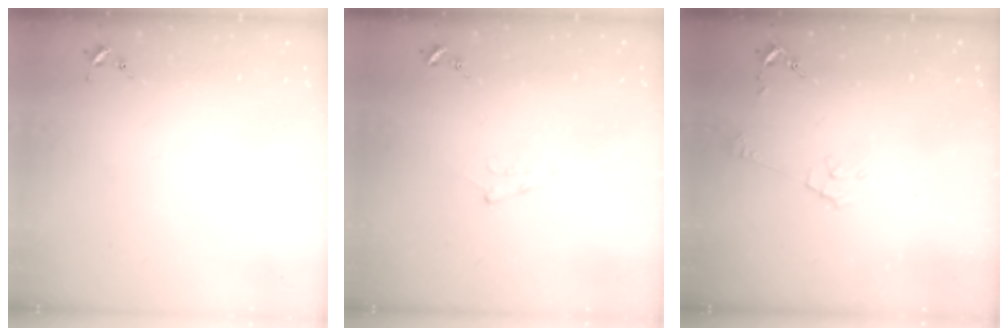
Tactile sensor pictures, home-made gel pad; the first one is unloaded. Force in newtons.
{"total": 5.7, "press": 5.7, "slide": 0.7}
{"total": 5.4, "press": 5.4, "slide": 0.7}